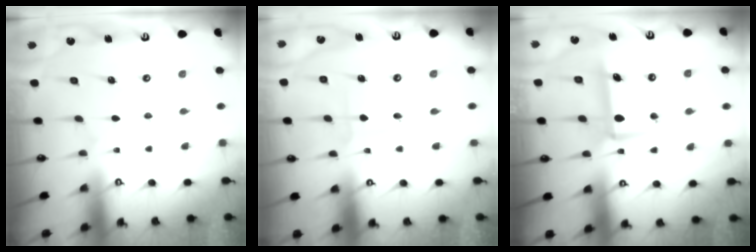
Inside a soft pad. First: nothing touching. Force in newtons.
{"total": 2.3, "press": 2.3, "slide": 0.2}
{"total": 7.7, "press": 7.6, "slide": 0.7}